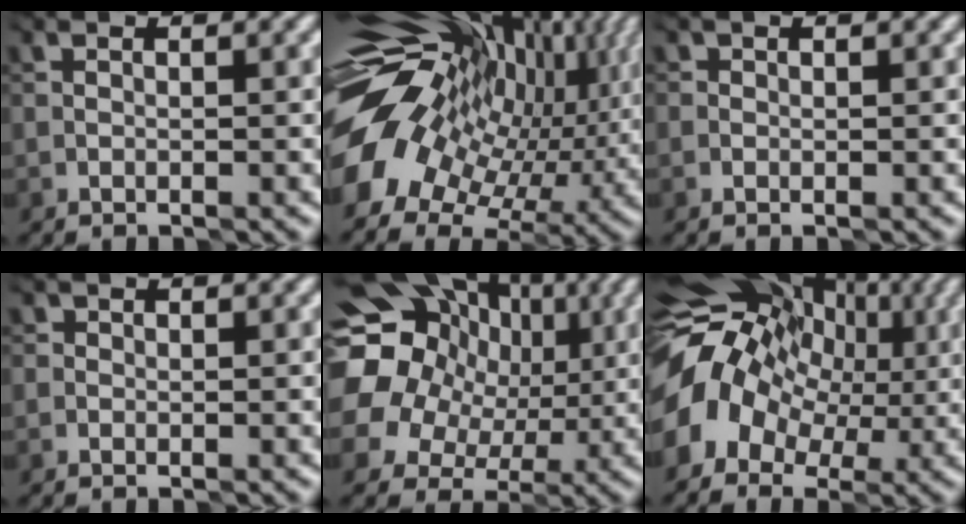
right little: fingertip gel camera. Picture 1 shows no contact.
{"total": 16.1, "force": [3.2, 10.6, 11.7], "torque": [-0.189, -0.010, 0.087]}
{"total": 0.0}
{"total": 0.0}
{"total": 16.7, "force": [4.7, 14.5, 7.0], "torque": [-0.155, 0.036, 0.060]}
{"total": 10.9, "force": [0.5, 8.9, 6.4], "torque": [-0.107, 0.005, 0.008]}